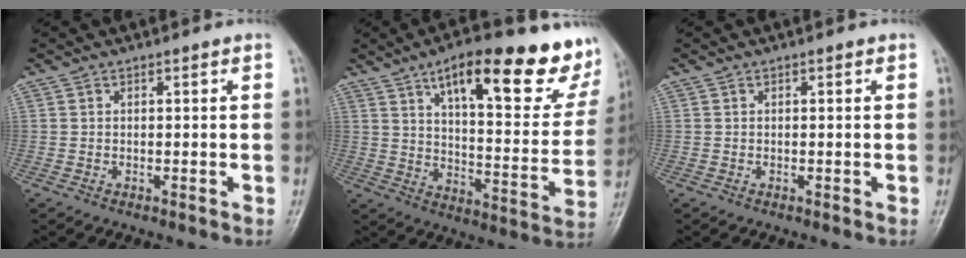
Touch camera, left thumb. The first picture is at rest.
{"total": 25.0, "force": [14.9, 8.1, 18.4], "torque": [-0.210, -0.044, 0.212]}
{"total": 0.0}